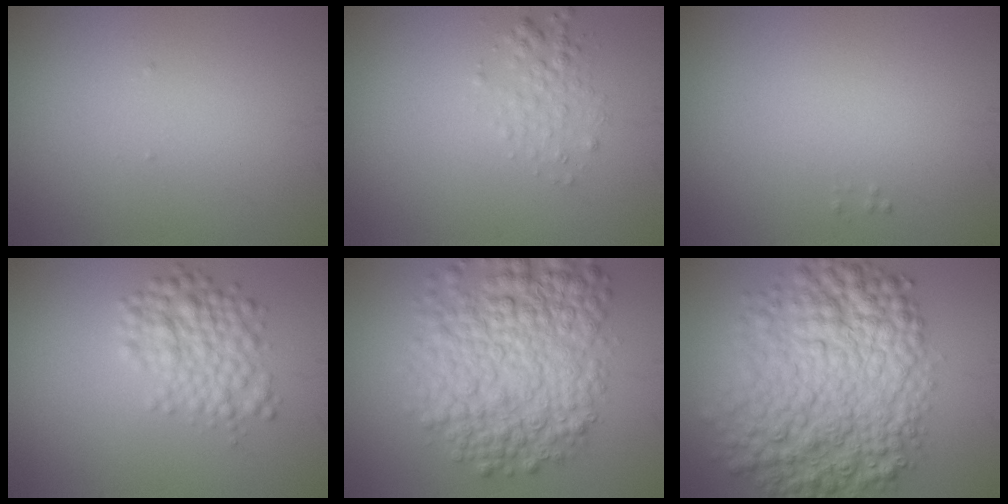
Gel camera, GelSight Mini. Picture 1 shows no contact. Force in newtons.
{"total": 1.7, "press": 1.7, "slide": 0.1}
{"total": 0.0}
{"total": 4.0, "press": 4.0, "slide": 0.1}
{"total": 9.6, "press": 9.6, "slide": 0.2}
{"total": 12.0, "press": 12.0, "slide": 0.1}